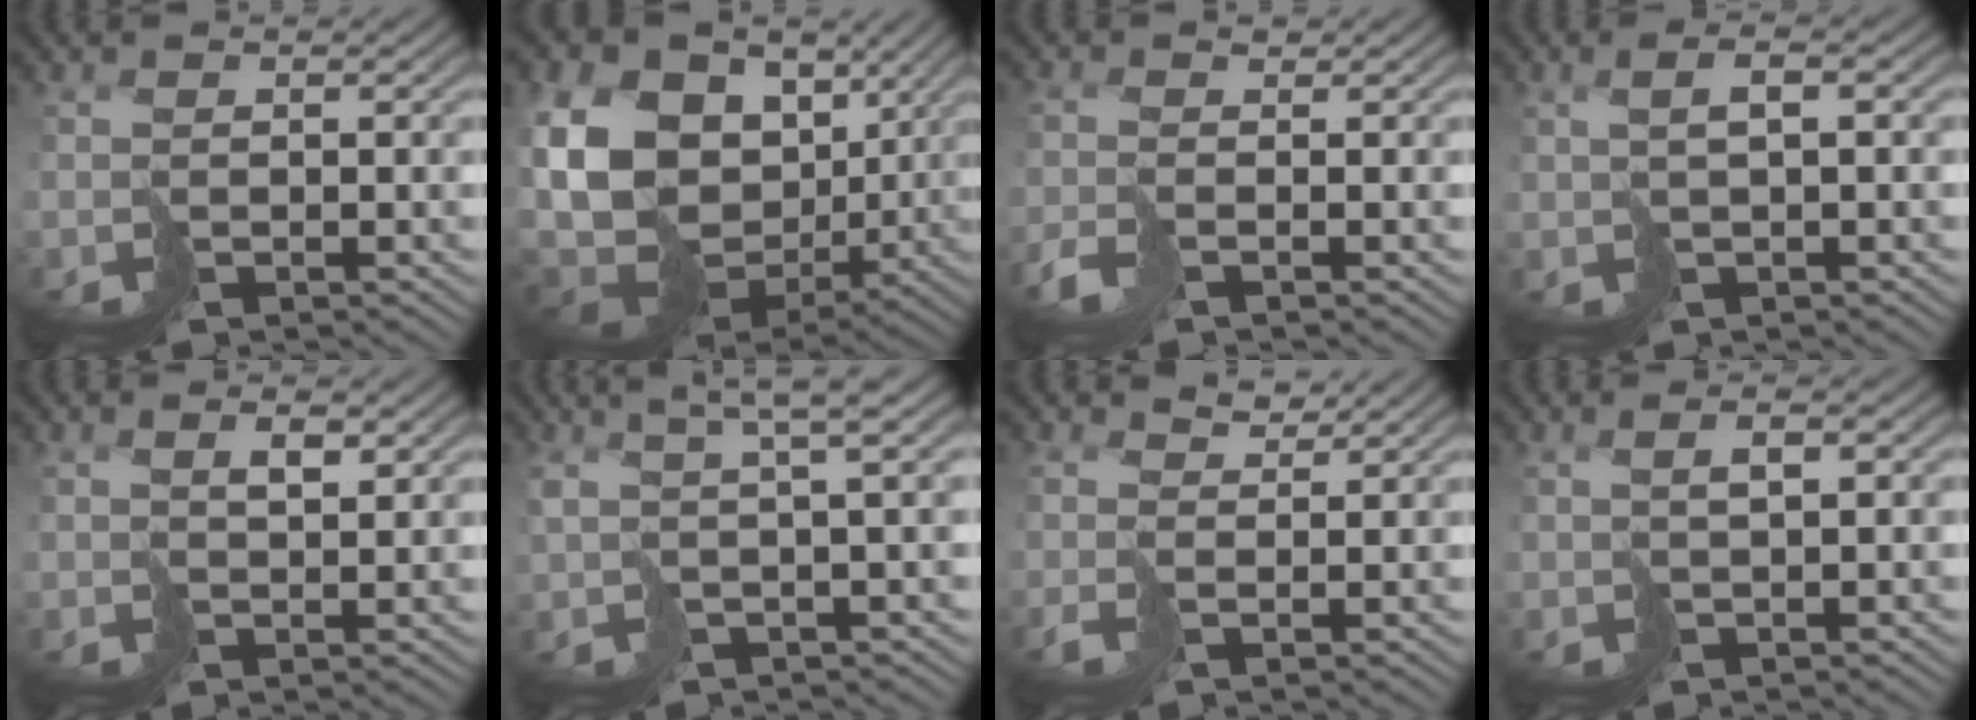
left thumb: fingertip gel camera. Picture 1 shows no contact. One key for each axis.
{"total": 18.4, "fx": 2.3, "fy": 14.4, "fz": 11.2, "tx": -0.262, "ty": -0.014, "tz": 0.072}
{"total": 2.6, "fx": -1.5, "fy": 0.8, "fz": 2.0, "tx": -0.052, "ty": -0.004, "tz": -0.042}
{"total": 2.5, "fx": 0.8, "fy": 0.5, "fz": 2.3, "tx": -0.041, "ty": 0.009, "tz": 0.013}
{"total": 2.3, "fx": 1.6, "fy": 0.7, "fz": 1.5, "tx": -0.027, "ty": 0.002, "tz": 0.034}
{"total": 5.5, "fx": 2.3, "fy": 1.0, "fz": 4.9, "tx": -0.074, "ty": 0.017, "tz": 0.038}
{"total": 2.4, "fx": 0.7, "fy": 1.0, "fz": 2.1, "tx": -0.059, "ty": 0.003, "tz": 0.009}
{"total": 1.9, "fx": 1.0, "fy": 0.3, "fz": 1.6, "tx": -0.027, "ty": 0.008, "tz": 0.020}